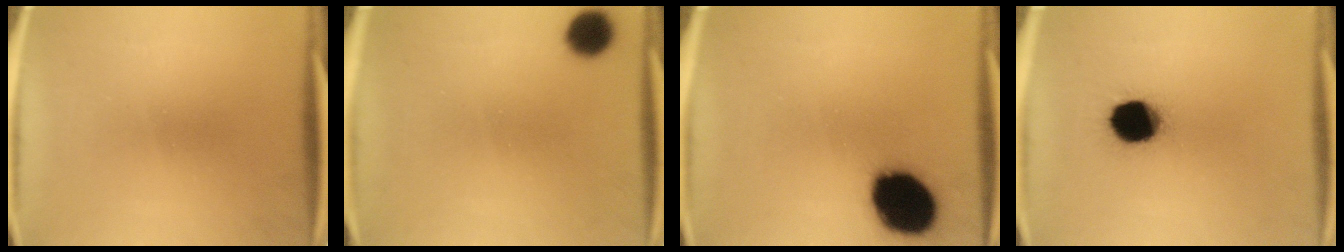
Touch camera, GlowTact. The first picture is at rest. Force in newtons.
{"total": 6.8}
{"total": 18.3}
{"total": 12.7}